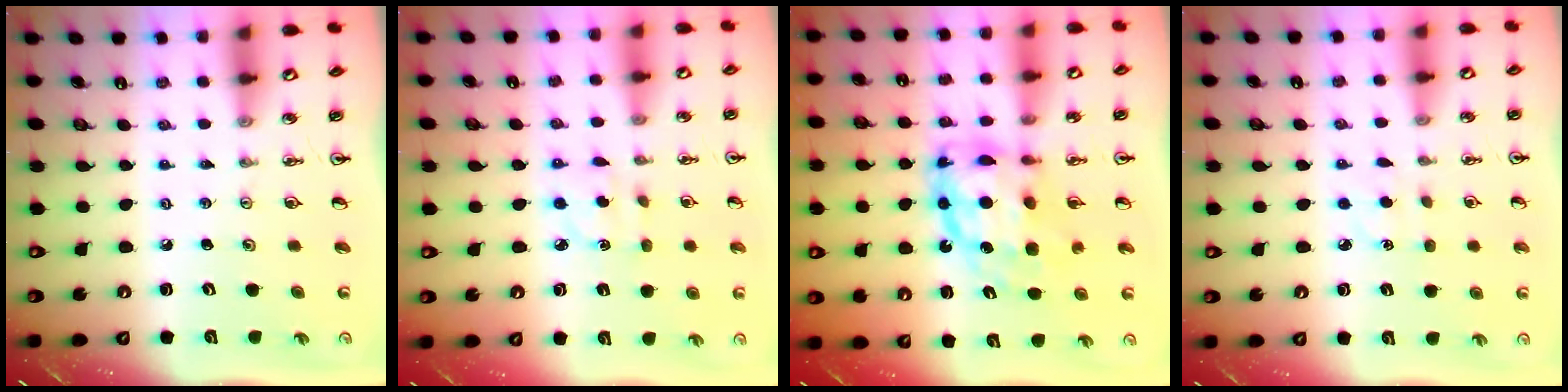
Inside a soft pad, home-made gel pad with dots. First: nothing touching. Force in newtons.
{"total": 2.3, "press": 2.3, "slide": 0.2}
{"total": 13.4, "press": 13.4, "slide": 1.2}
{"total": 2.9, "press": 2.8, "slide": 0.5}